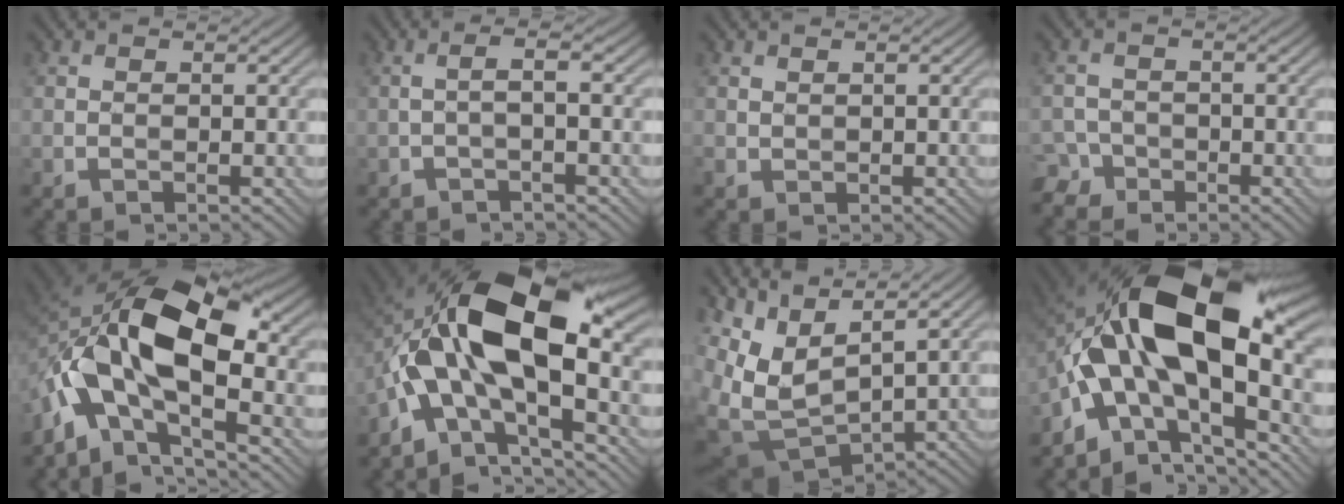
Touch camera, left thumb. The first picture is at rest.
{"total": 1.9, "force": [-0.4, 0.3, 1.8], "torque": [-0.025, 0.014, -0.017]}
{"total": 0.8, "force": [0.5, 0.6, -0.1], "torque": [0.000, -0.003, 0.015]}
{"total": 3.5, "force": [-2.5, 2.4, 0.1], "torque": [0.004, 0.000, -0.048]}
{"total": 13.5, "force": [-3.4, 7.5, 10.8], "torque": [-0.196, 0.003, -0.066]}
{"total": 15.8, "force": [-1.5, 8.0, 13.6], "torque": [-0.234, 0.014, -0.035]}
{"total": 8.8, "force": [4.4, 4.0, 6.5], "torque": [-0.168, -0.008, 0.101]}
{"total": 17.4, "force": [-0.7, 9.5, 14.5], "torque": [-0.249, 0.012, -0.022]}